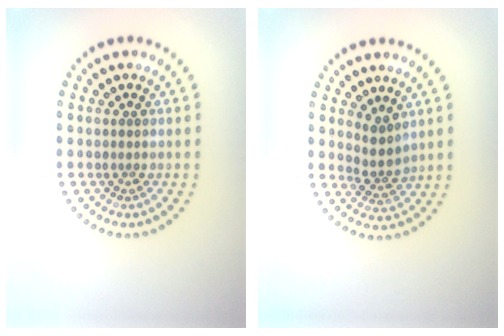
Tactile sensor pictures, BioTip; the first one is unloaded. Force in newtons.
{"total": 2.2, "press": 1.5, "slide": 1.6}